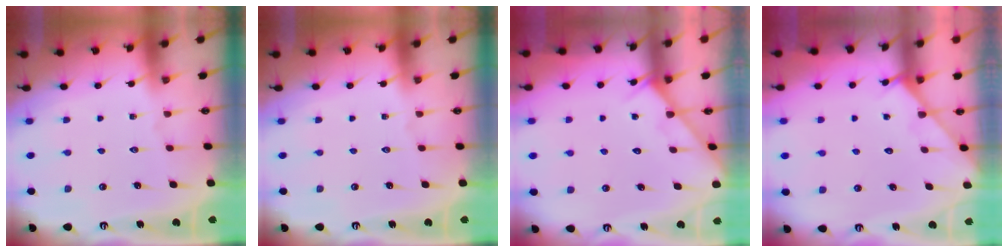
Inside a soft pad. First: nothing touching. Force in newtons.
{"total": 0.0}
{"total": 6.4, "press": 6.4, "slide": 0.5}
{"total": 3.3, "press": 3.3, "slide": 0.2}